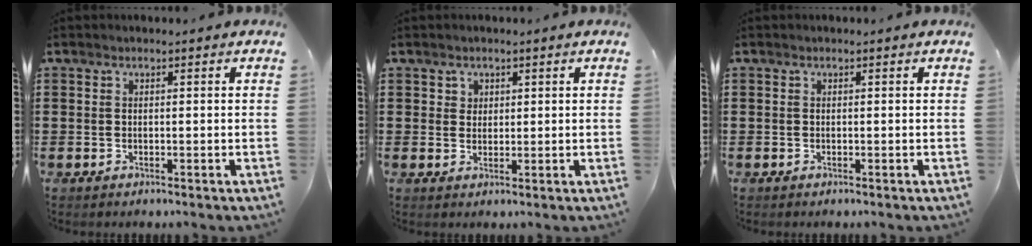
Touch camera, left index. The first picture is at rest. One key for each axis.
{"total": 1.7, "fx": 1.0, "fy": 1.4, "fz": 0.1, "tx": 0.000, "ty": 0.002, "tz": 0.017}
{"total": 0.0}